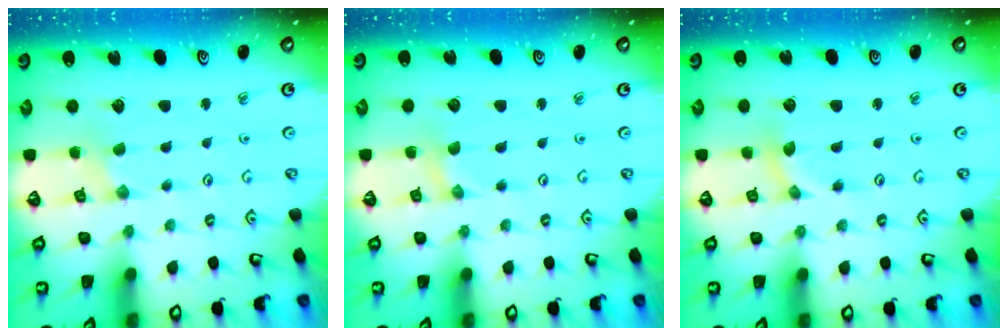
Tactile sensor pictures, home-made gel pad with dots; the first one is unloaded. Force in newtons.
{"total": 0.8, "press": 0.8, "slide": 0.2}
{"total": 2.9, "press": 2.8, "slide": 0.4}